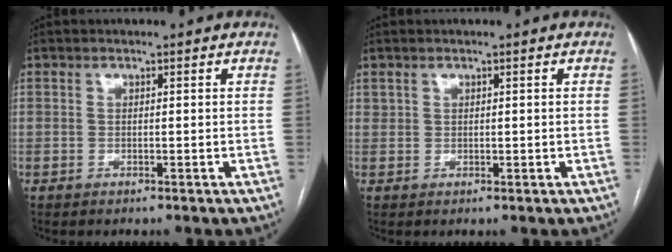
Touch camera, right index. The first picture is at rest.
{"total": 0.8, "force": [0.6, 0.5, 0.2], "torque": [0.003, 0.000, 0.011]}